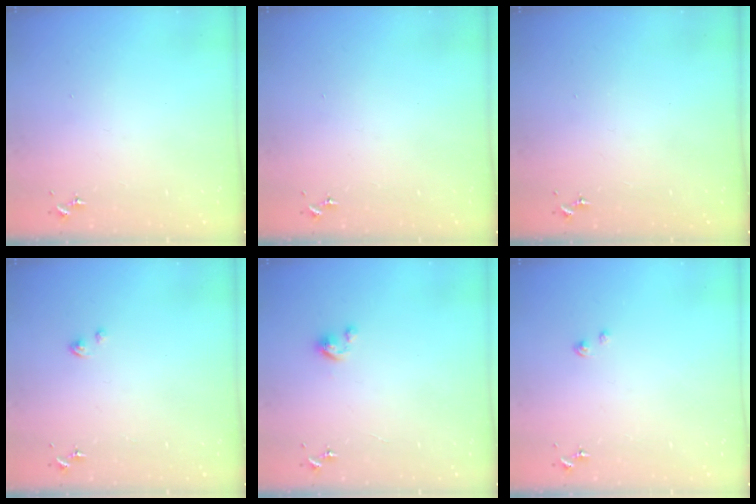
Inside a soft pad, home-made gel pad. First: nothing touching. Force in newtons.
{"total": 0.0}
{"total": 0.0}
{"total": 1.1, "press": 1.1, "slide": 0.1}
{"total": 2.4, "press": 2.4, "slide": 0.2}
{"total": 2.3, "press": 2.3, "slide": 0.3}